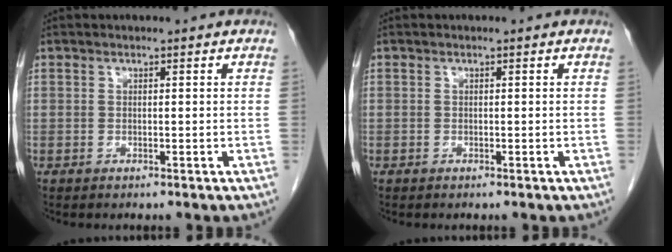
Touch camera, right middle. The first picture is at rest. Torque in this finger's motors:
{"motor_torque": [0.67, -0.63, 0.04, -0.03]}